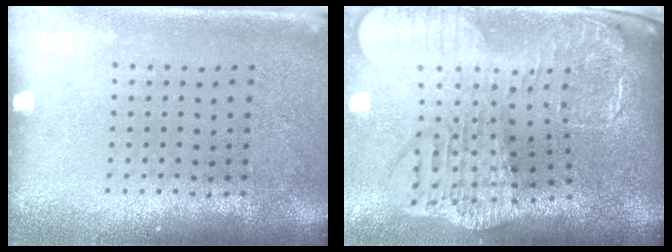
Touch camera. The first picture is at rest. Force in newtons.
{"total": 3.3, "press": 2.6, "slide": 2.0}